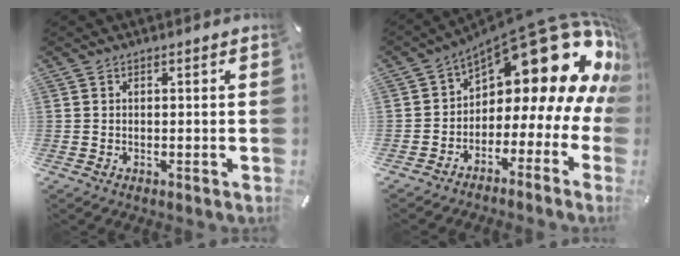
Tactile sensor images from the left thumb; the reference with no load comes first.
{"total": 21.0, "force": [10.7, 10.3, 14.8], "torque": [-0.201, -0.087, 0.185]}